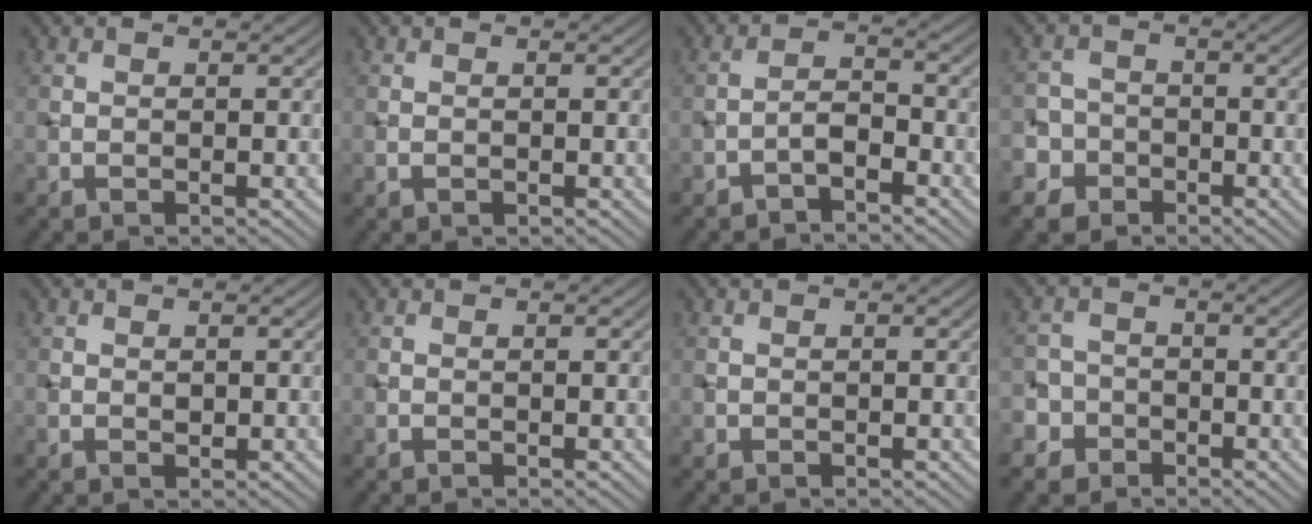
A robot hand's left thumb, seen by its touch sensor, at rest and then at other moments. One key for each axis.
{"total": 0.5, "fx": -0.2, "fy": 0.3, "fz": 0.4, "tx": -0.007, "ty": 0.000, "tz": -0.001}
{"total": 2.6, "fx": -2.0, "fy": 0.8, "fz": 1.5, "tx": -0.029, "ty": 0.011, "tz": -0.044}
{"total": 4.5, "fx": -2.4, "fy": 3.8, "fz": 0.6, "tx": -0.002, "ty": 0.004, "tz": -0.065}
{"total": 0.5, "fx": 0.2, "fy": 0.4, "fz": 0.3, "tx": -0.006, "ty": 0.001, "tz": 0.004}
{"total": 0.0}
{"total": 0.0}
{"total": 3.9, "fx": -2.1, "fy": 3.3, "fz": 0.4, "tx": 0.004, "ty": 0.004, "tz": -0.057}